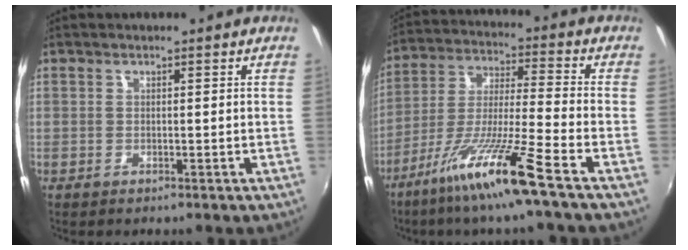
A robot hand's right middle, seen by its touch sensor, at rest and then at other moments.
{"total": 13.3, "force": [-8.9, -1.6, 9.8], "torque": [-0.198, -0.017, -0.163]}